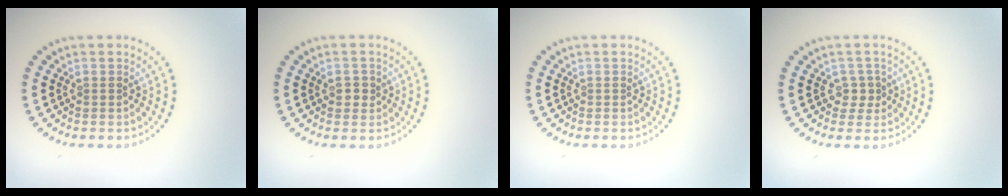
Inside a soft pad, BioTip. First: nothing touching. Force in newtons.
{"total": 1.2, "press": 1.1, "slide": 0.4}
{"total": 0.0}
{"total": 1.6, "press": 1.3, "slide": 1.0}